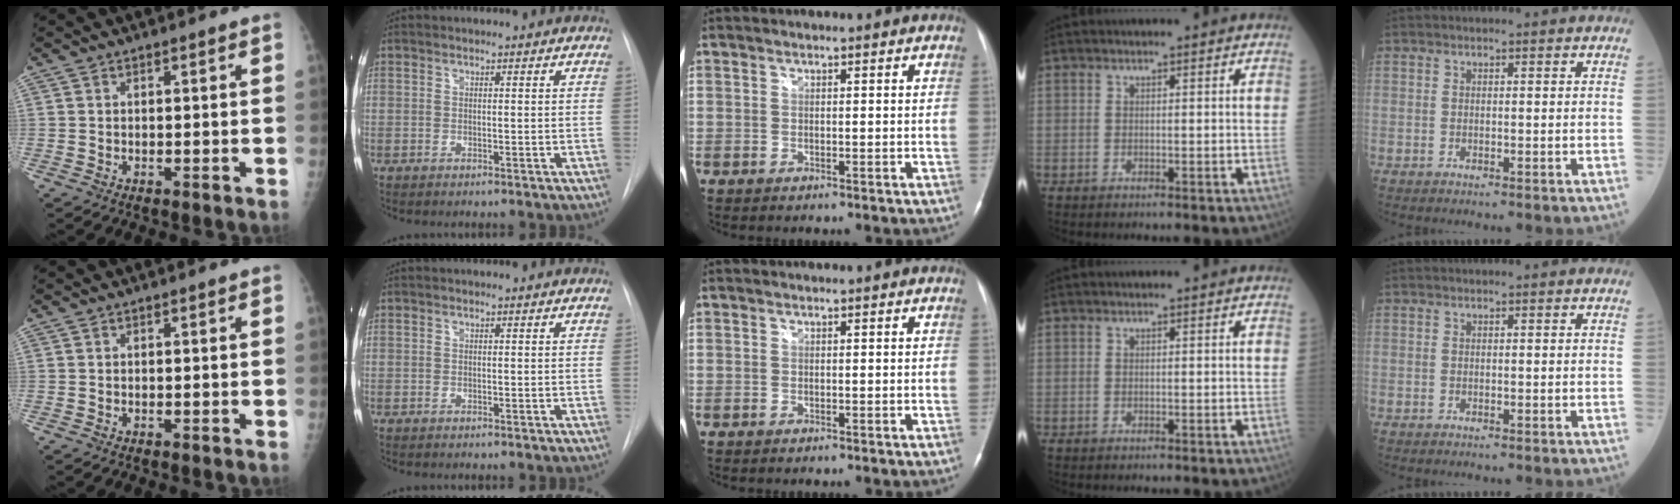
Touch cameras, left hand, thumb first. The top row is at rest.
{}